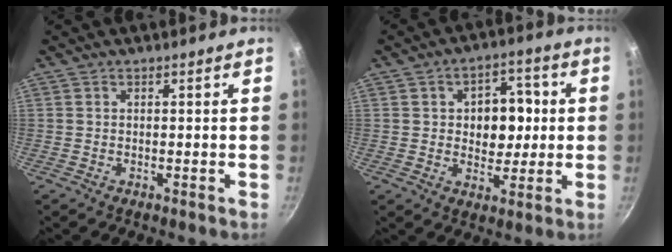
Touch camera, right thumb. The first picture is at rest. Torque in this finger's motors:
{"motor_torque": [-0.12, 0.49, 0.16, 0.15, 0.10]}